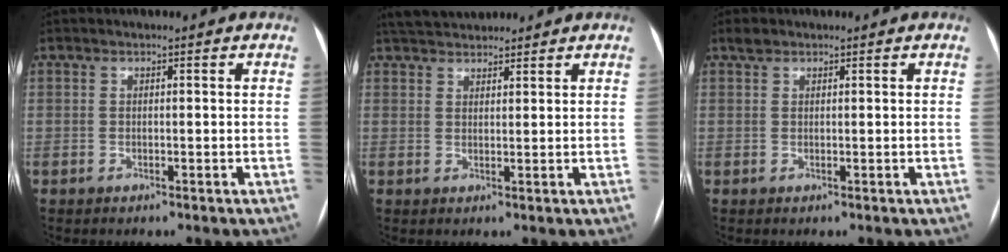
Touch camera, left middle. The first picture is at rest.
{"total": 6.4, "force": [5.8, 1.8, 2.0], "torque": [-0.034, 0.034, 0.100]}
{"total": 1.1, "force": [0.9, 0.6, 0.3], "torque": [-0.008, 0.010, 0.018]}